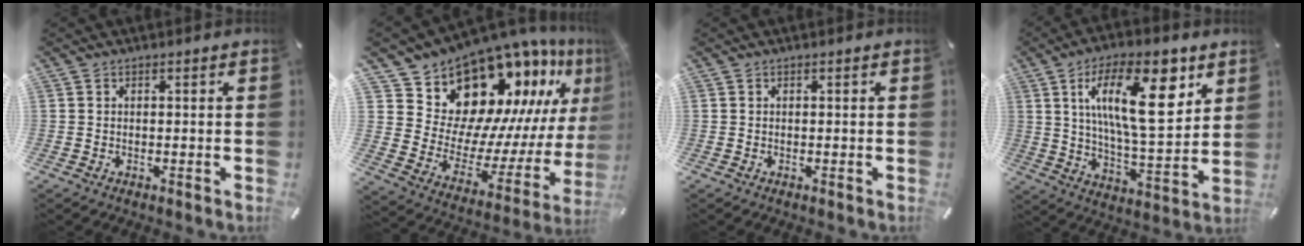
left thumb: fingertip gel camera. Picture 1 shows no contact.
{"total": 18.0, "force": [15.5, 7.9, 4.8], "torque": [-0.062, -0.157, 0.272]}
{"total": 0.0}
{"total": 21.2, "force": [8.6, 8.2, 17.6], "torque": [-0.290, -0.027, 0.129]}